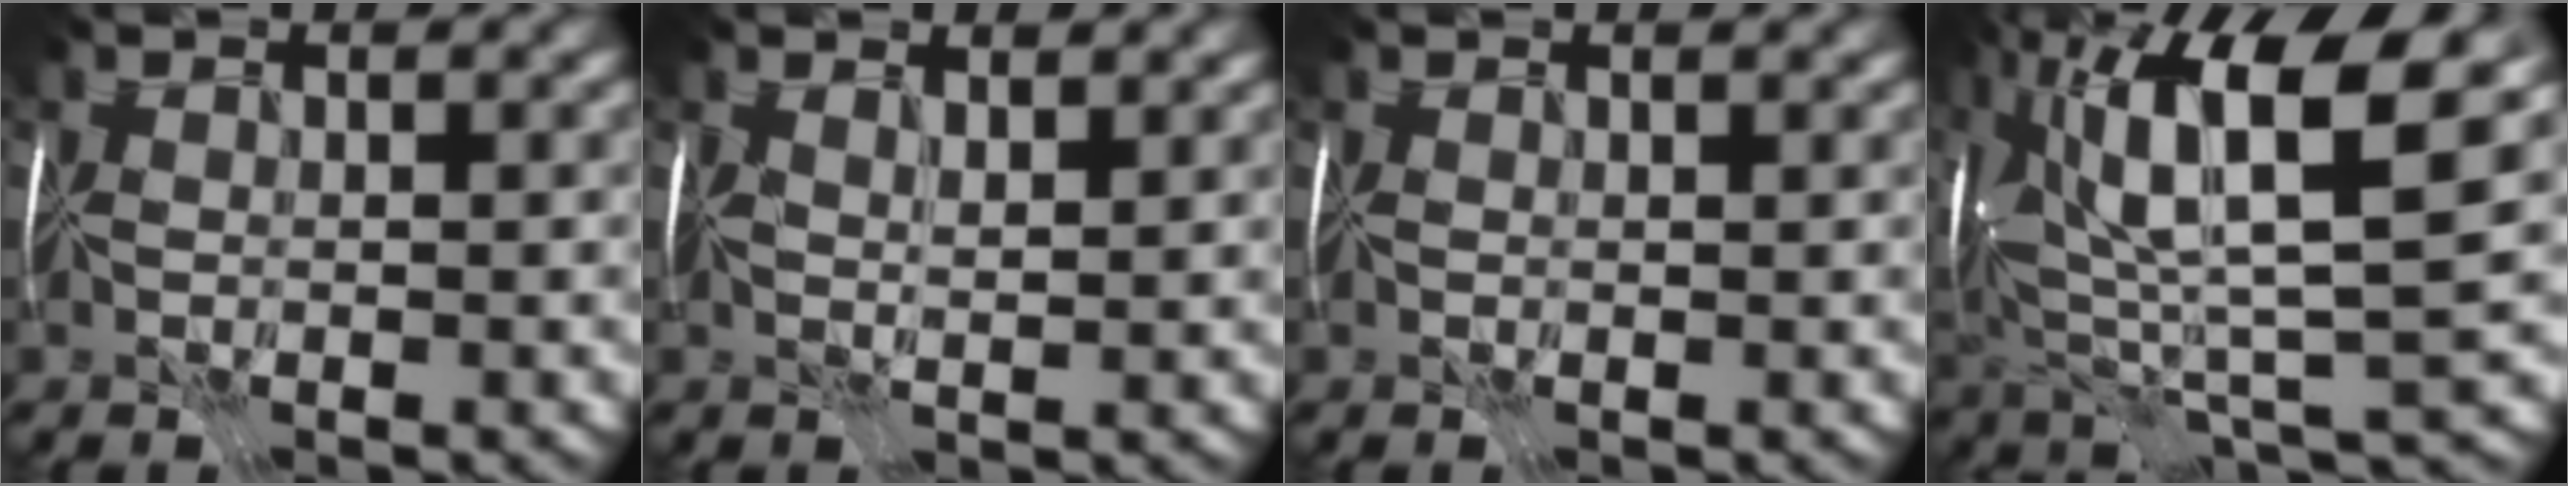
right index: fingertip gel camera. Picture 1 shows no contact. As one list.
[{"total": 1.5, "force": [0.8, 0.4, 1.2], "torque": [-0.021, -0.002, 0.011]}, {"total": 0.6, "force": [0.5, 0.0, 0.3], "torque": [-0.005, -0.001, 0.007]}, {"total": 12.7, "force": [3.6, 3.5, 11.7], "torque": [-0.227, 0.011, 0.063]}]